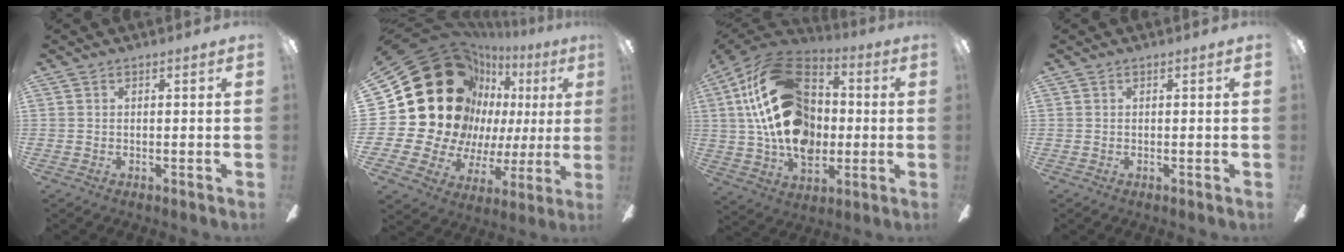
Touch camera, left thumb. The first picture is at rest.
{"total": 31.0, "force": [9.3, 23.3, 18.1], "torque": [-0.358, -0.079, 0.222]}
{"total": 27.5, "force": [3.5, 18.8, 19.8], "torque": [-0.387, 0.018, 0.070]}
{"total": 0.0}